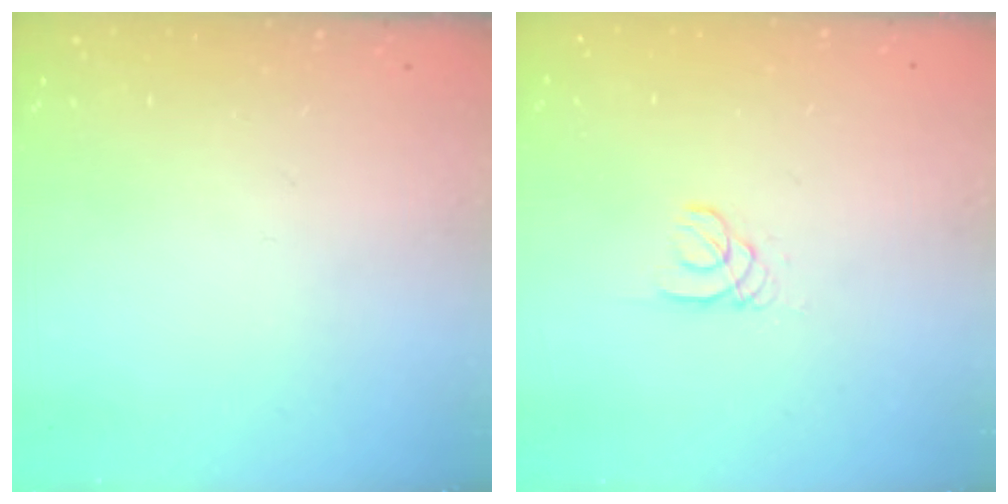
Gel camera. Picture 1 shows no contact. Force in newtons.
{"total": 1.8, "press": 1.8, "slide": 0.2}